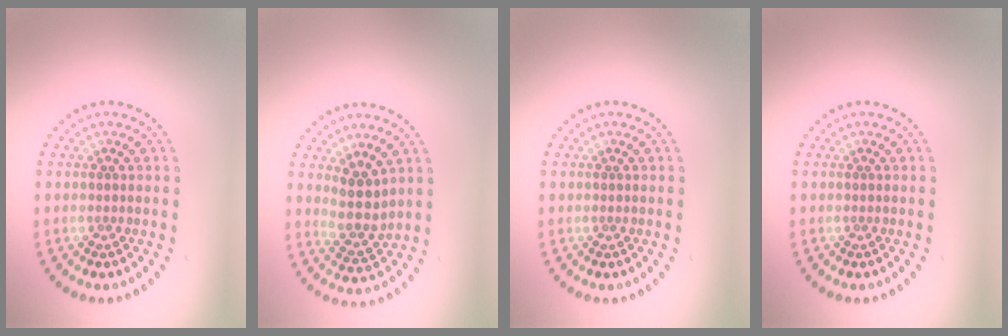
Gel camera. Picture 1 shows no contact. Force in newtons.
{"total": 2.9, "press": 2.4, "slide": 1.7}
{"total": 0.0}
{"total": 0.0}